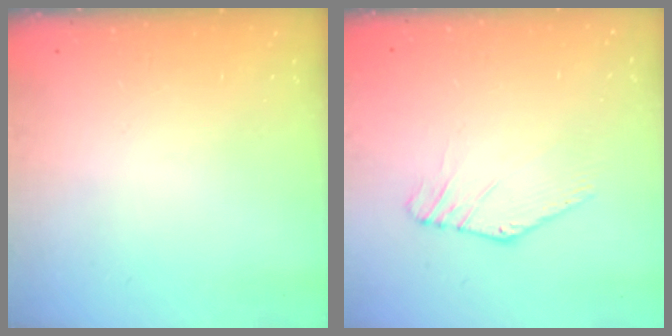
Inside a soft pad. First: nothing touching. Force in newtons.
{"total": 2.7, "press": 2.7, "slide": 0.1}